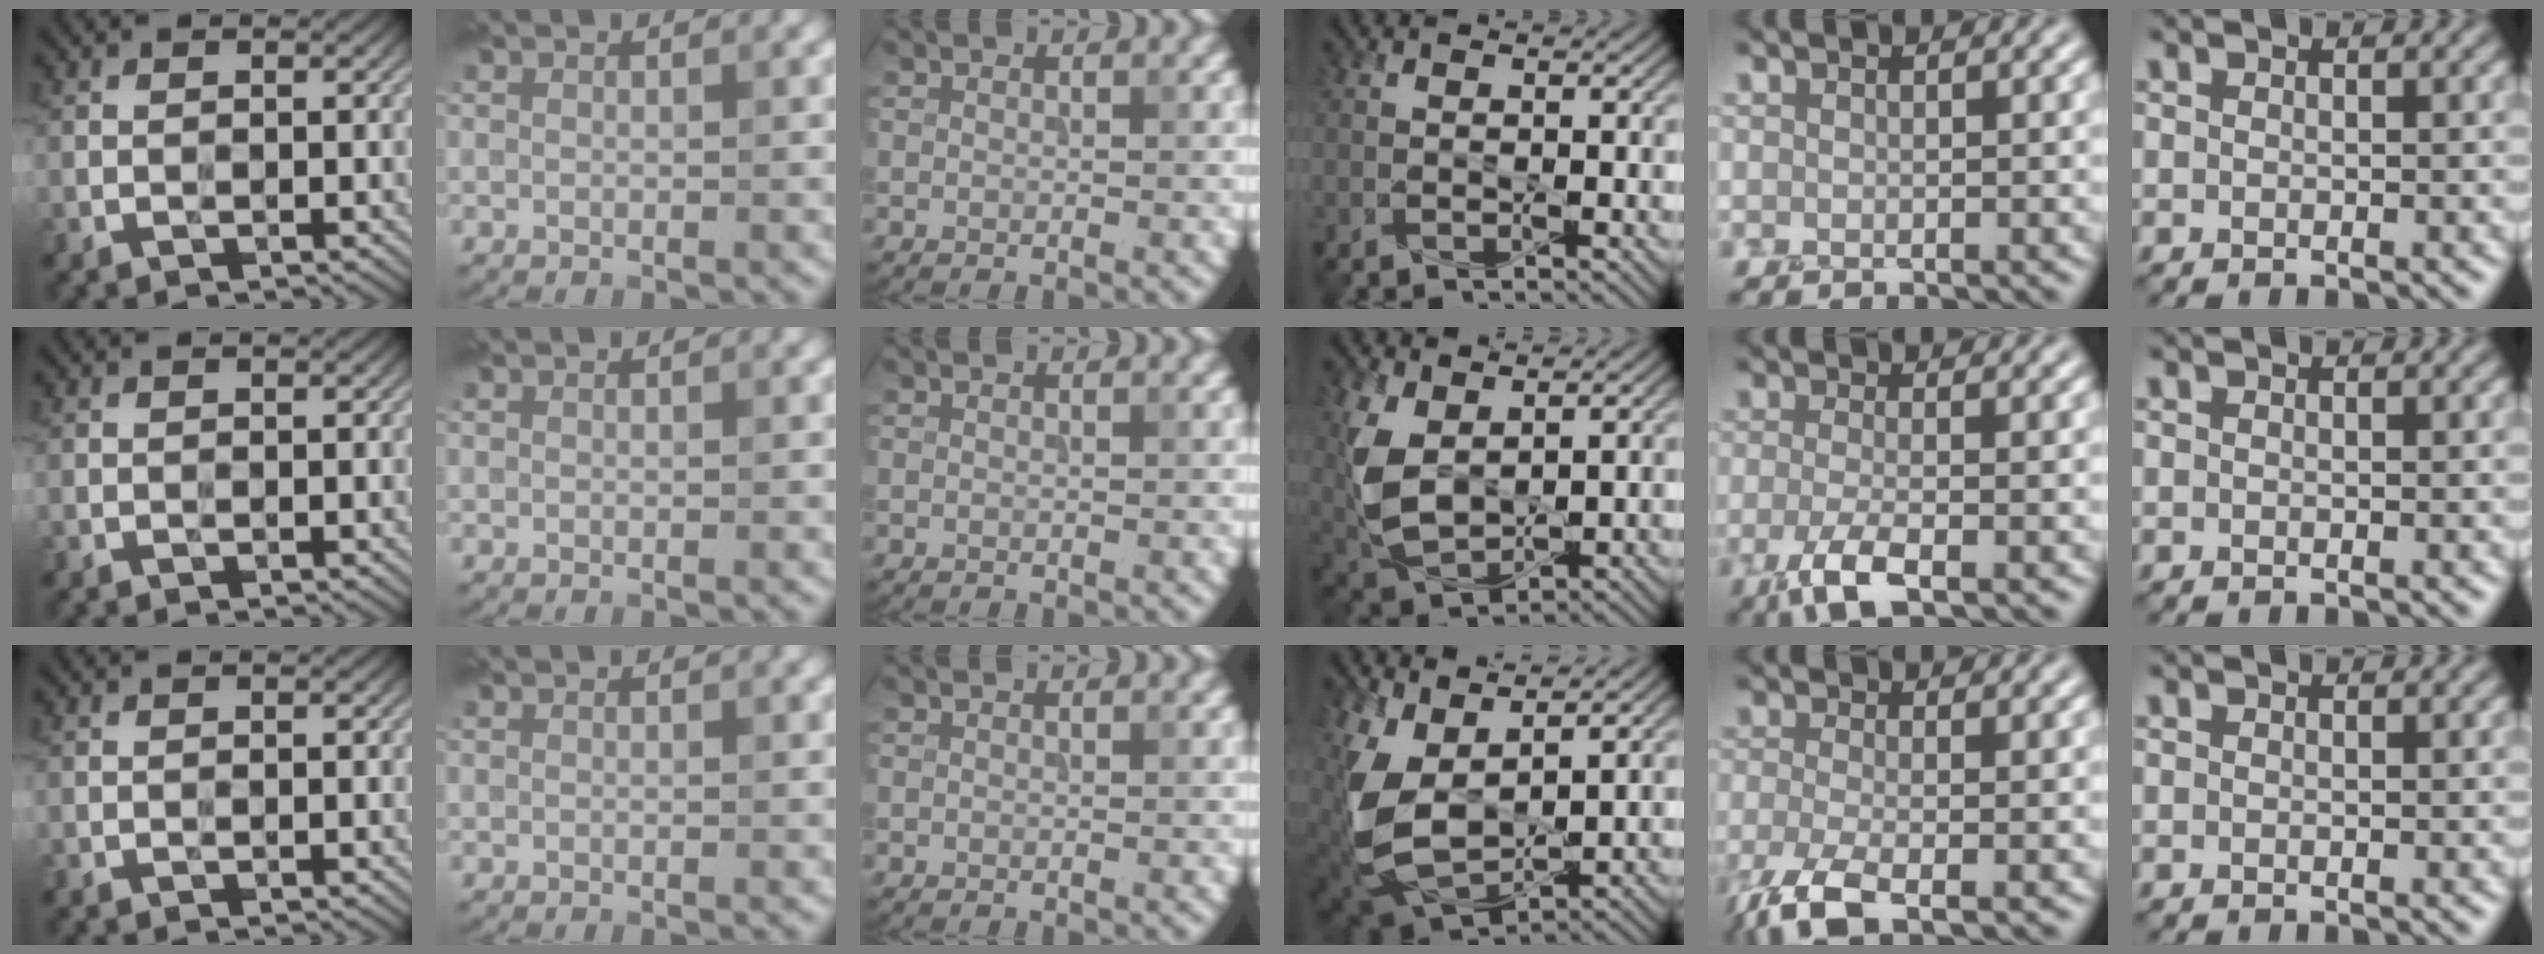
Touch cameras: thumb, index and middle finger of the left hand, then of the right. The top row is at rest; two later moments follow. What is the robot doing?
{"motion": "squeeze", "object": "tweezer"}